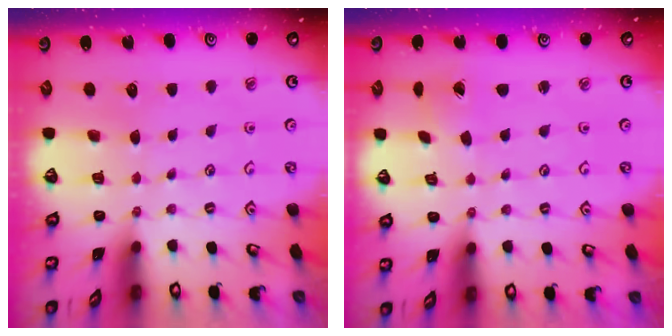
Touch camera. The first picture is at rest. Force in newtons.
{"total": 1.4, "press": 1.4, "slide": 0.1}